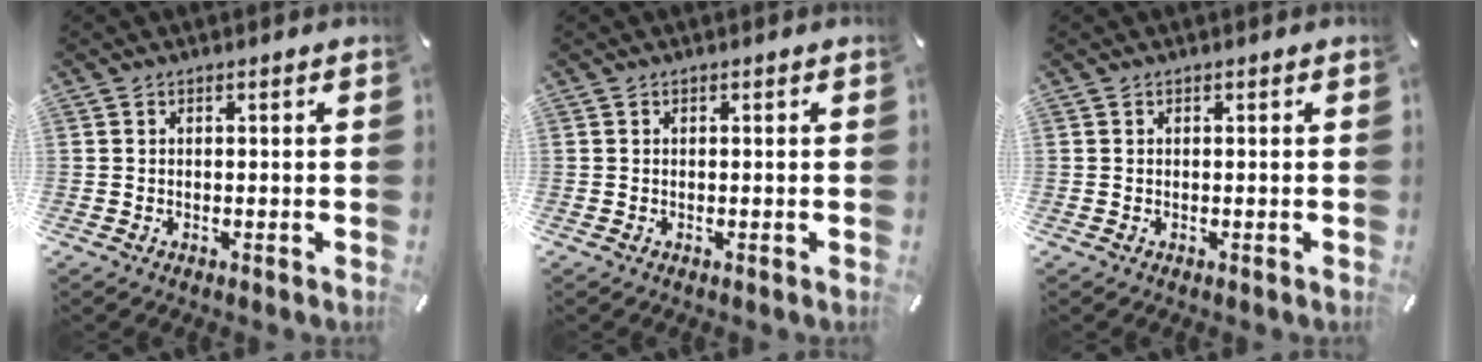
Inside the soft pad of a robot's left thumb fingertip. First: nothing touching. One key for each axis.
{"total": 0.0}
{"total": 0.0}